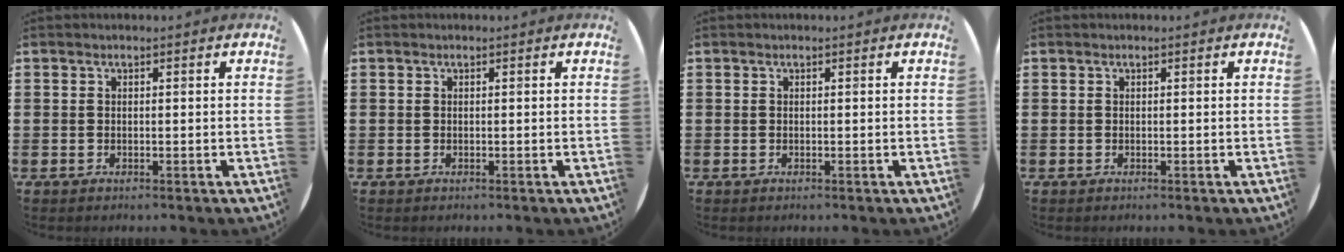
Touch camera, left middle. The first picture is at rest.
{"total": 0.0}
{"total": 0.0}
{"total": 0.0}